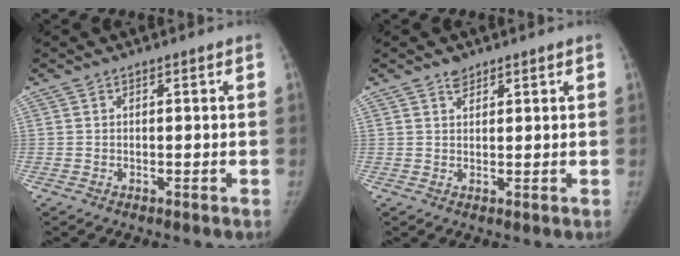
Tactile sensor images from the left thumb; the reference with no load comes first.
{"total": 1.9, "force": [1.5, 1.1, 0.4], "torque": [0.005, -0.010, 0.023]}